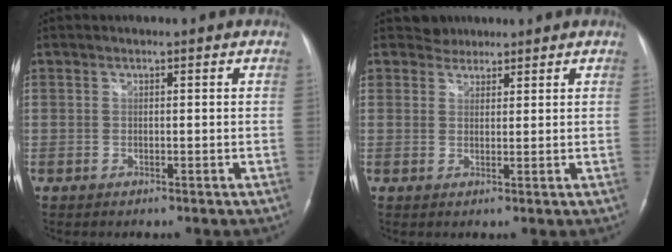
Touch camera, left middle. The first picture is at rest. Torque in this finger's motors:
{"motor_torque": [0.04, -0.02, -0.07, 0.01]}